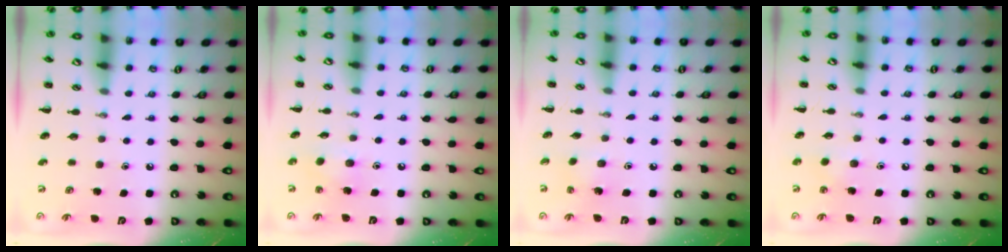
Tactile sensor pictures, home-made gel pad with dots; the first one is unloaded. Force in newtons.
{"total": 6.3, "press": 6.1, "slide": 1.5}
{"total": 1.5, "press": 1.4, "slide": 0.5}
{"total": 5.0, "press": 4.7, "slide": 1.7}